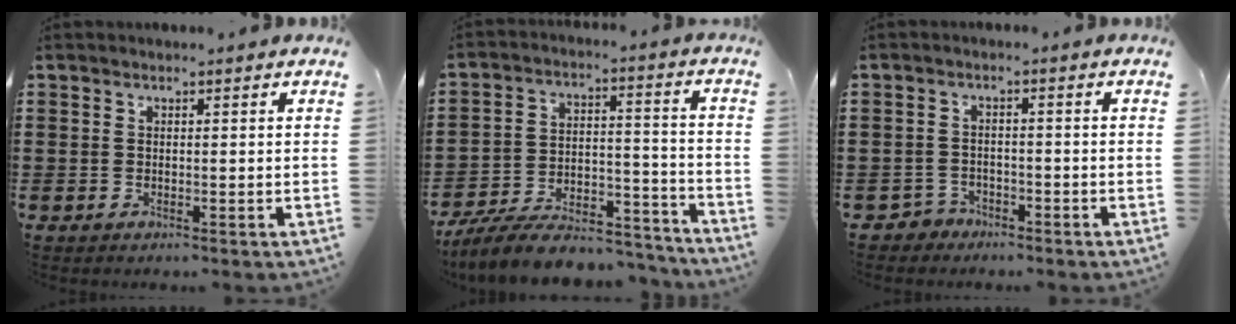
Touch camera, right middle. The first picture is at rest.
{"total": 9.1, "force": [-8.3, 1.9, 3.3], "torque": [-0.054, 0.019, -0.159]}
{"total": 2.3, "force": [-2.1, 1.0, 0.0], "torque": [-0.008, 0.001, -0.047]}